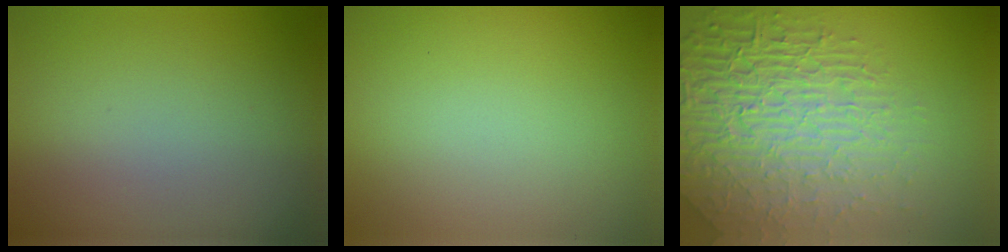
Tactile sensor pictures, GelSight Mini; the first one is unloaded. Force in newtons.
{"total": 0.0}
{"total": 9.0, "press": 6.1, "slide": 6.6}